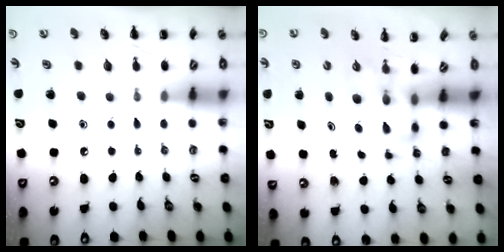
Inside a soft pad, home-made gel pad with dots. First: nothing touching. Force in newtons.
{"total": 3.6, "press": 3.5, "slide": 0.6}